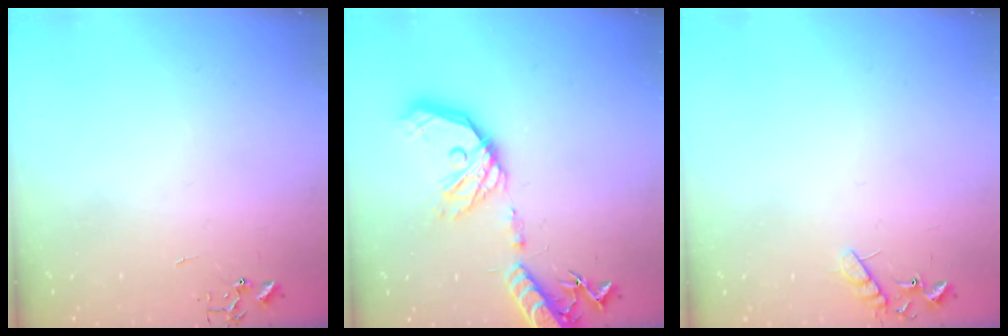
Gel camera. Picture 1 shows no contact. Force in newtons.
{"total": 22.7, "press": 22.4, "slide": 3.8}
{"total": 8.0, "press": 8.0, "slide": 0.4}